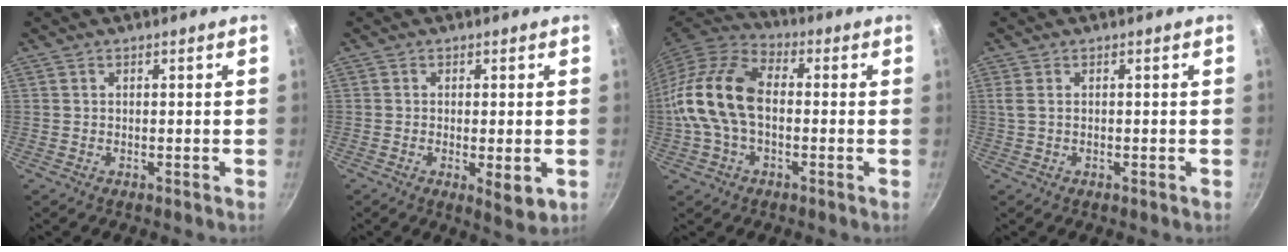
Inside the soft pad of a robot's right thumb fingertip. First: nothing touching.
{"total": 5.2, "force": [-1.1, 1.7, 4.8], "torque": [-0.074, -0.014, -0.012]}
{"total": 16.7, "force": [-0.8, 10.5, 12.9], "torque": [-0.239, 0.038, -0.032]}
{"total": 1.8, "force": [0.0, 0.8, 1.6], "torque": [-0.034, 0.002, -0.001]}